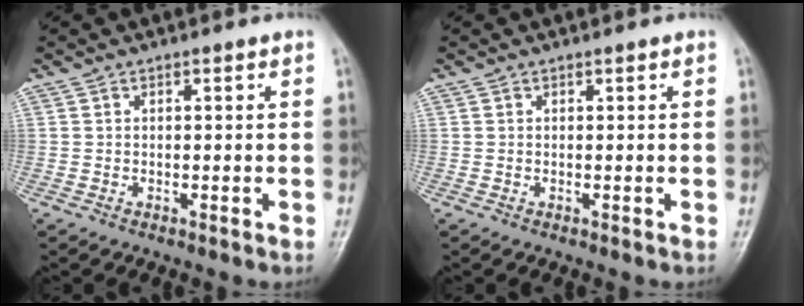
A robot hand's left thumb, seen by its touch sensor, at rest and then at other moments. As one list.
[{"total": 0.0}]